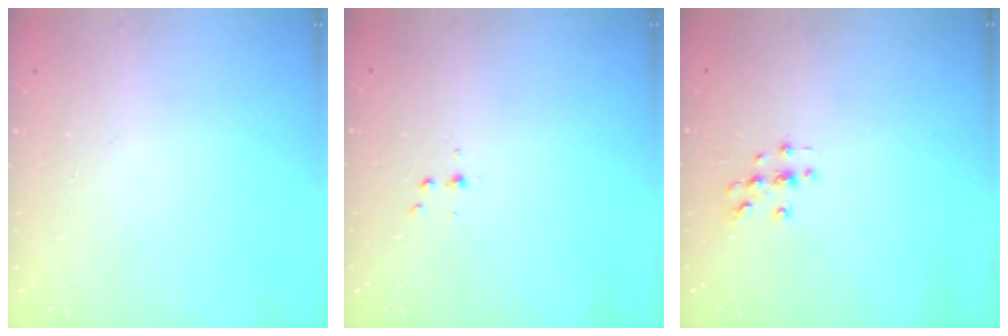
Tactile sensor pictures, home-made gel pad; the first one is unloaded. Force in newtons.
{"total": 3.2, "press": 3.1, "slide": 0.4}
{"total": 3.0, "press": 3.0, "slide": 0.3}